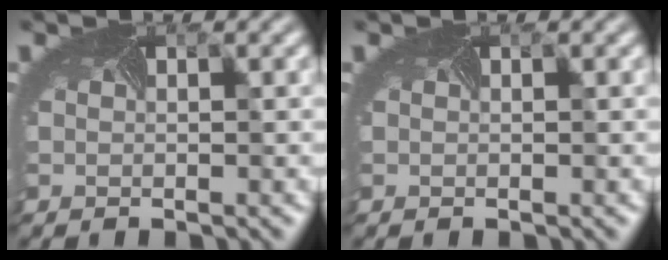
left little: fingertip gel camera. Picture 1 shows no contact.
{"total": 0.0}